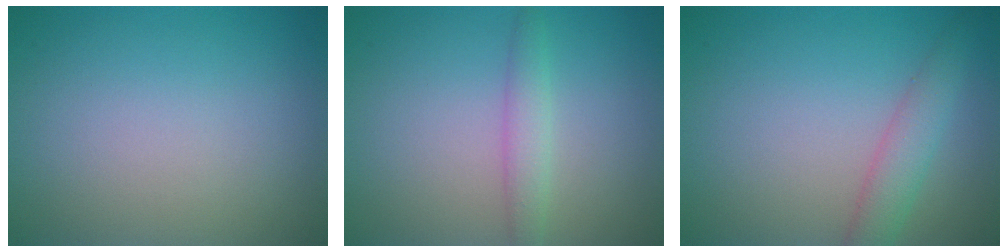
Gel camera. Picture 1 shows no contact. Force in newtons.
{"total": 1.8, "press": 1.8, "slide": 0.1}
{"total": 2.2, "press": 2.2, "slide": 0.1}